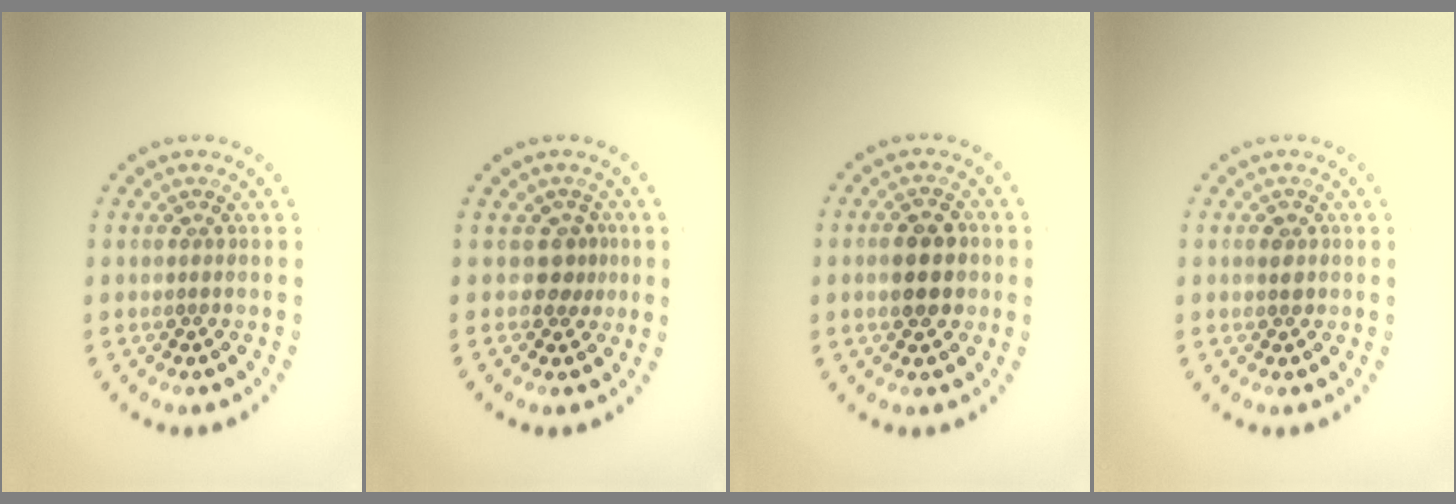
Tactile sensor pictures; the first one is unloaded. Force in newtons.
{"total": 1.8, "press": 1.3, "slide": 1.2}
{"total": 3.6, "press": 3.6, "slide": 0.2}
{"total": 1.0, "press": 1.0, "slide": 0.2}